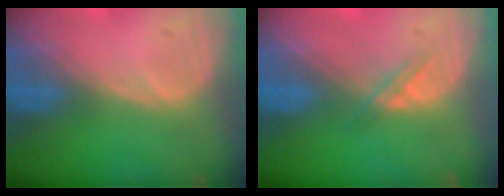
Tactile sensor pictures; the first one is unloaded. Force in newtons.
{"total": 1.5, "press": 1.5, "slide": 0.1}